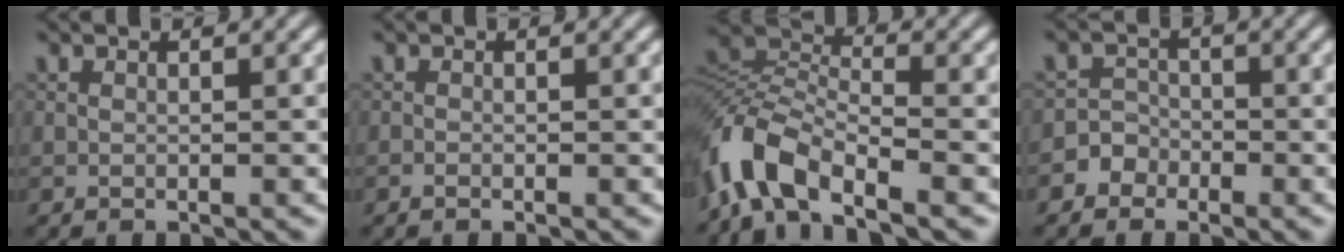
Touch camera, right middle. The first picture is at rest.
{"total": 0.0}
{"total": 7.5, "force": [-4.6, 3.3, 4.9], "torque": [-0.095, 0.006, -0.104]}
{"total": 2.5, "force": [-1.5, 2.1, 0.0], "torque": [0.036, 0.007, -0.037]}